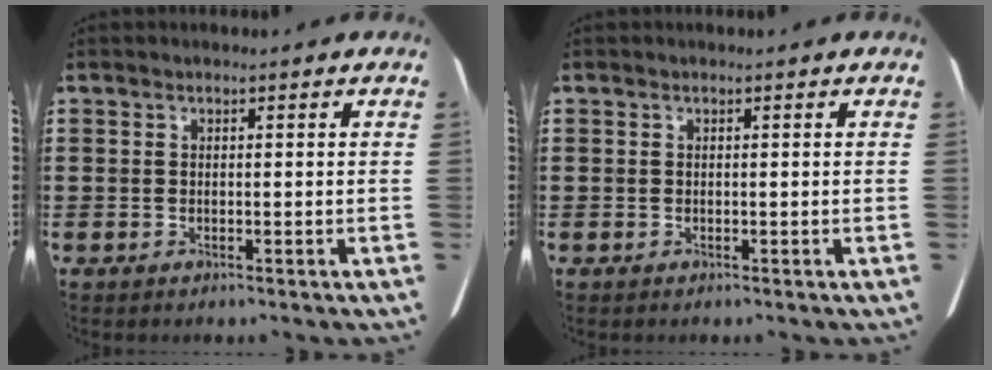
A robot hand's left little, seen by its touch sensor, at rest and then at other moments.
{"total": 0.0}